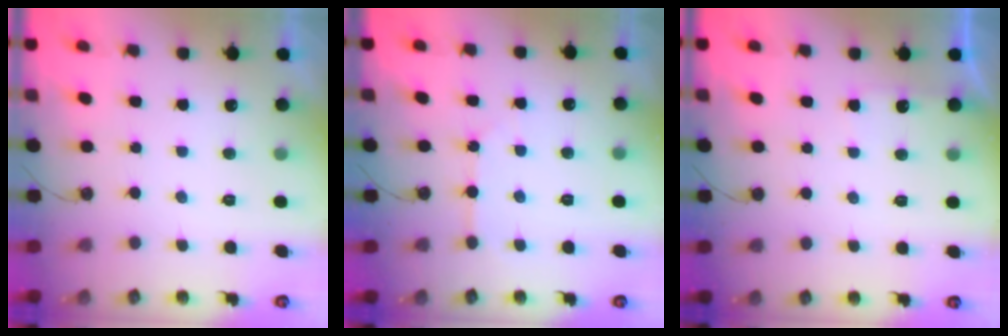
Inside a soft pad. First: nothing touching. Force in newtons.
{"total": 3.3, "press": 3.3, "slide": 0.6}
{"total": 3.3, "press": 3.2, "slide": 0.4}